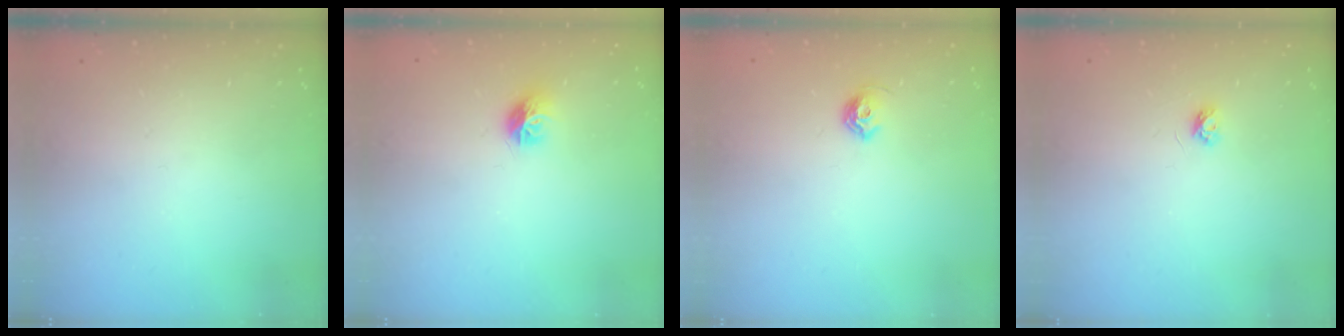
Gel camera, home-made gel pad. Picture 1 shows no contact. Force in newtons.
{"total": 8.1, "press": 8.1, "slide": 0.2}
{"total": 6.1, "press": 6.0, "slide": 1.1}
{"total": 3.3, "press": 3.3, "slide": 0.3}